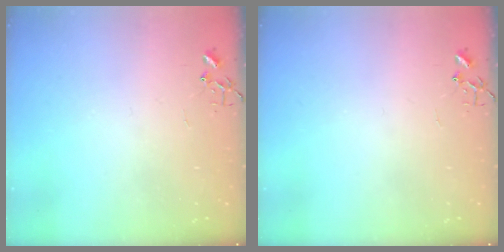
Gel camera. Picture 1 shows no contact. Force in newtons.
{"total": 0.0}